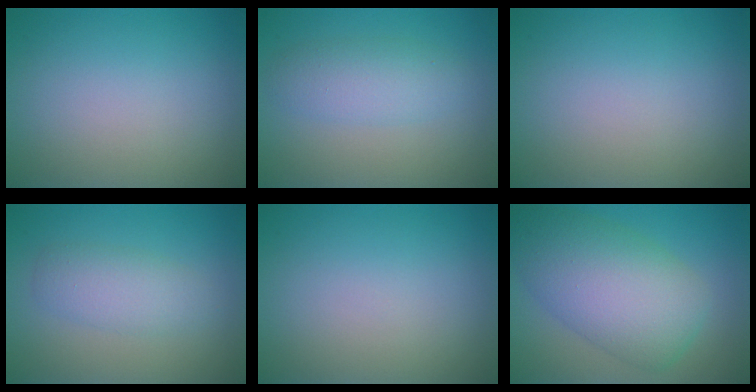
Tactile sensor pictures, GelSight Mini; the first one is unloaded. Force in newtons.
{"total": 3.3, "press": 3.3, "slide": 0.1}
{"total": 0.0}
{"total": 2.9, "press": 2.9, "slide": 0.1}
{"total": 0.0}
{"total": 8.7, "press": 8.6, "slide": 0.4}